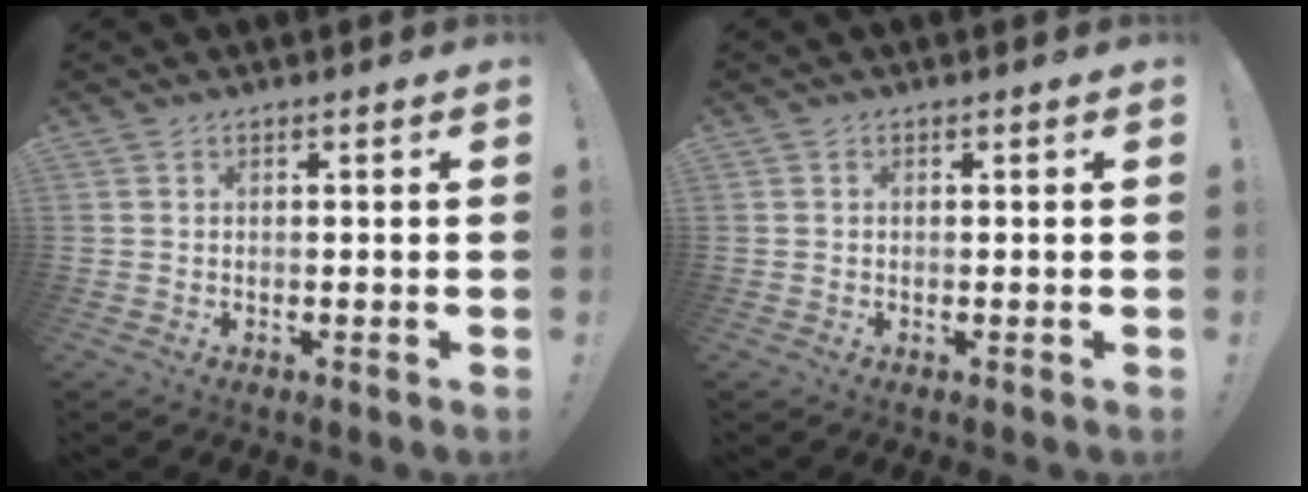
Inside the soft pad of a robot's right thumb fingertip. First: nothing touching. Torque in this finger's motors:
{"motor_torque": [0.15, -0.04, 0.22, -0.14, 0.00]}